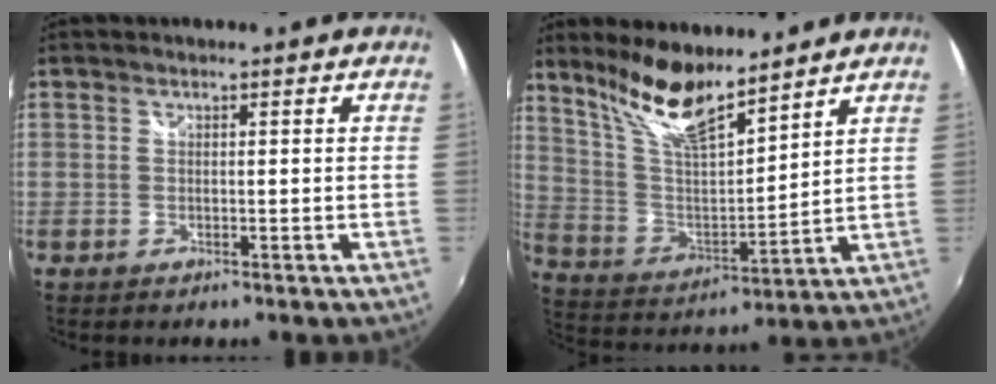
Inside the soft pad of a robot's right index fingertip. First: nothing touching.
{"total": 13.4, "force": [10.6, 2.8, 7.8], "torque": [-0.152, -0.005, 0.210]}